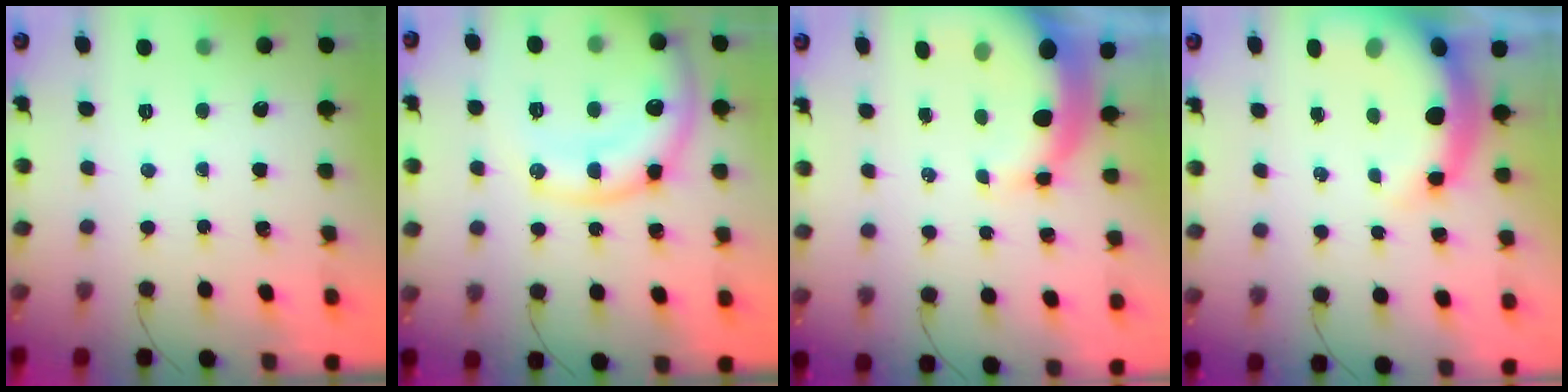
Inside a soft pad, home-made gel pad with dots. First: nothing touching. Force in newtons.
{"total": 17.6, "press": 17.5, "slide": 2.1}
{"total": 10.3, "press": 10.1, "slide": 2.2}
{"total": 11.5, "press": 11.1, "slide": 2.7}